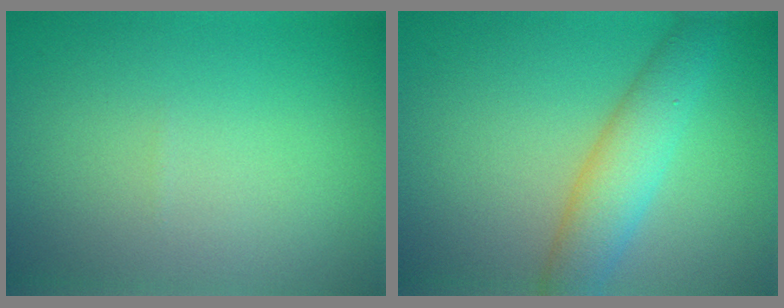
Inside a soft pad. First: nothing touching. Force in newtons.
{"total": 4.3, "press": 4.3, "slide": 0.2}